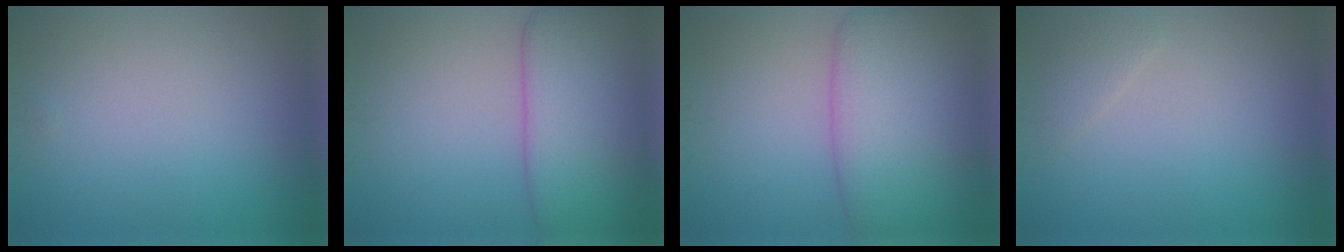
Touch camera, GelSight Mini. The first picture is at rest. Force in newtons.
{"total": 8.7, "press": 8.6, "slide": 0.6}
{"total": 7.5, "press": 7.5, "slide": 0.7}
{"total": 1.2, "press": 1.2, "slide": 0.1}